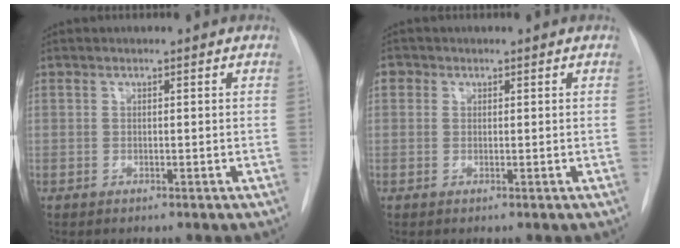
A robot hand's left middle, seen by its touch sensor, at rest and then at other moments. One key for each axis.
{"total": 1.4, "fx": 0.5, "fy": 1.3, "fz": 0.3, "tx": 0.004, "ty": 0.006, "tz": 0.004}